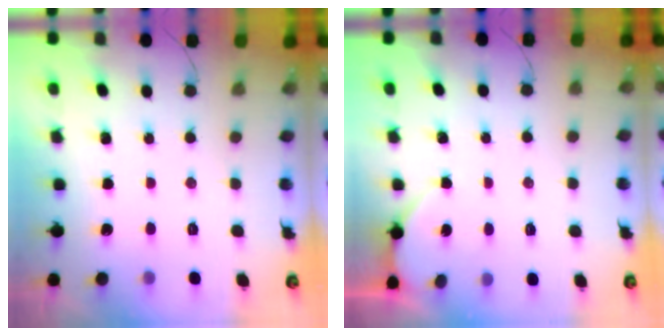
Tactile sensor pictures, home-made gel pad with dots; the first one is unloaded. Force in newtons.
{"total": 1.9, "press": 1.9, "slide": 0.3}